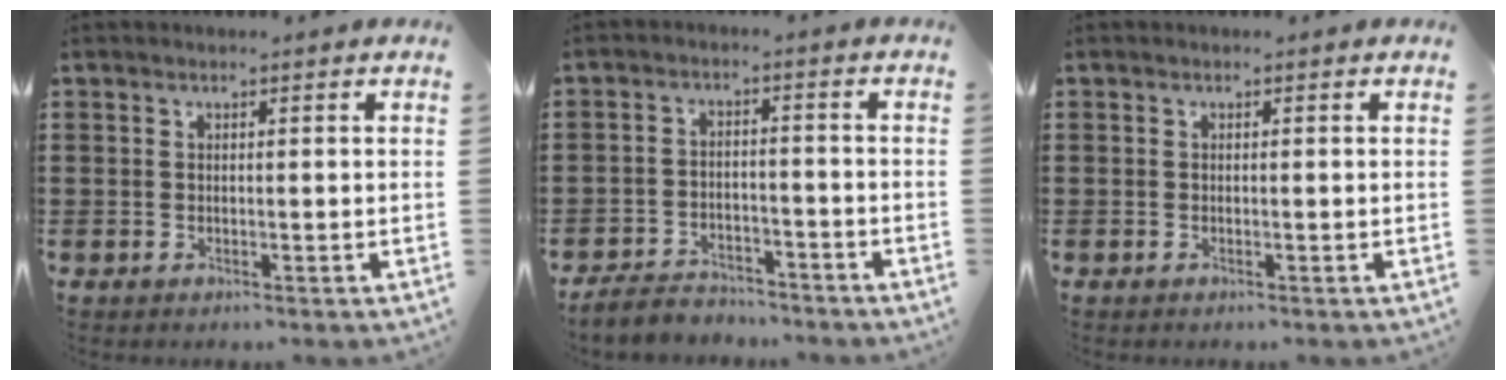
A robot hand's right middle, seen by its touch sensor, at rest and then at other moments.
{"total": 3.9, "force": [-3.7, 1.0, 0.3], "torque": [-0.008, 0.007, -0.078]}
{"total": 0.0}